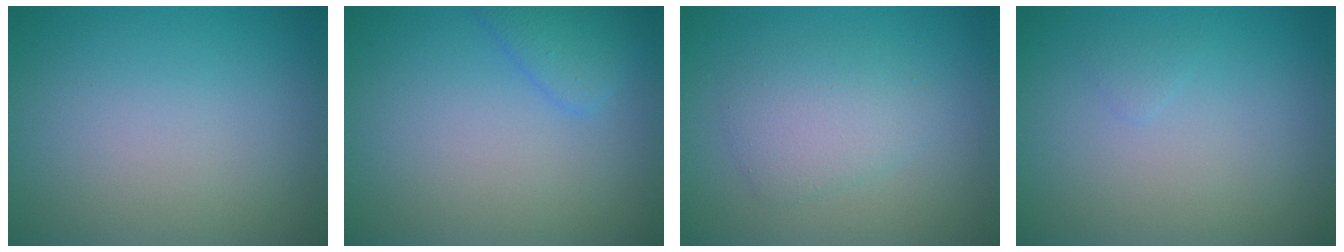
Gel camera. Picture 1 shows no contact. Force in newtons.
{"total": 1.9, "press": 1.9, "slide": 0.1}
{"total": 2.8, "press": 2.8, "slide": 0.2}
{"total": 0.5, "press": 0.5, "slide": 0.1}